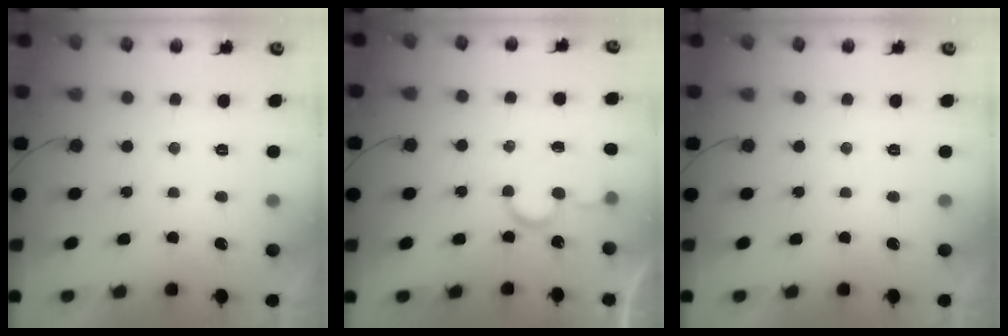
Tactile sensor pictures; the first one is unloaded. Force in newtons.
{"total": 6.4, "press": 6.3, "slide": 0.6}
{"total": 0.0}